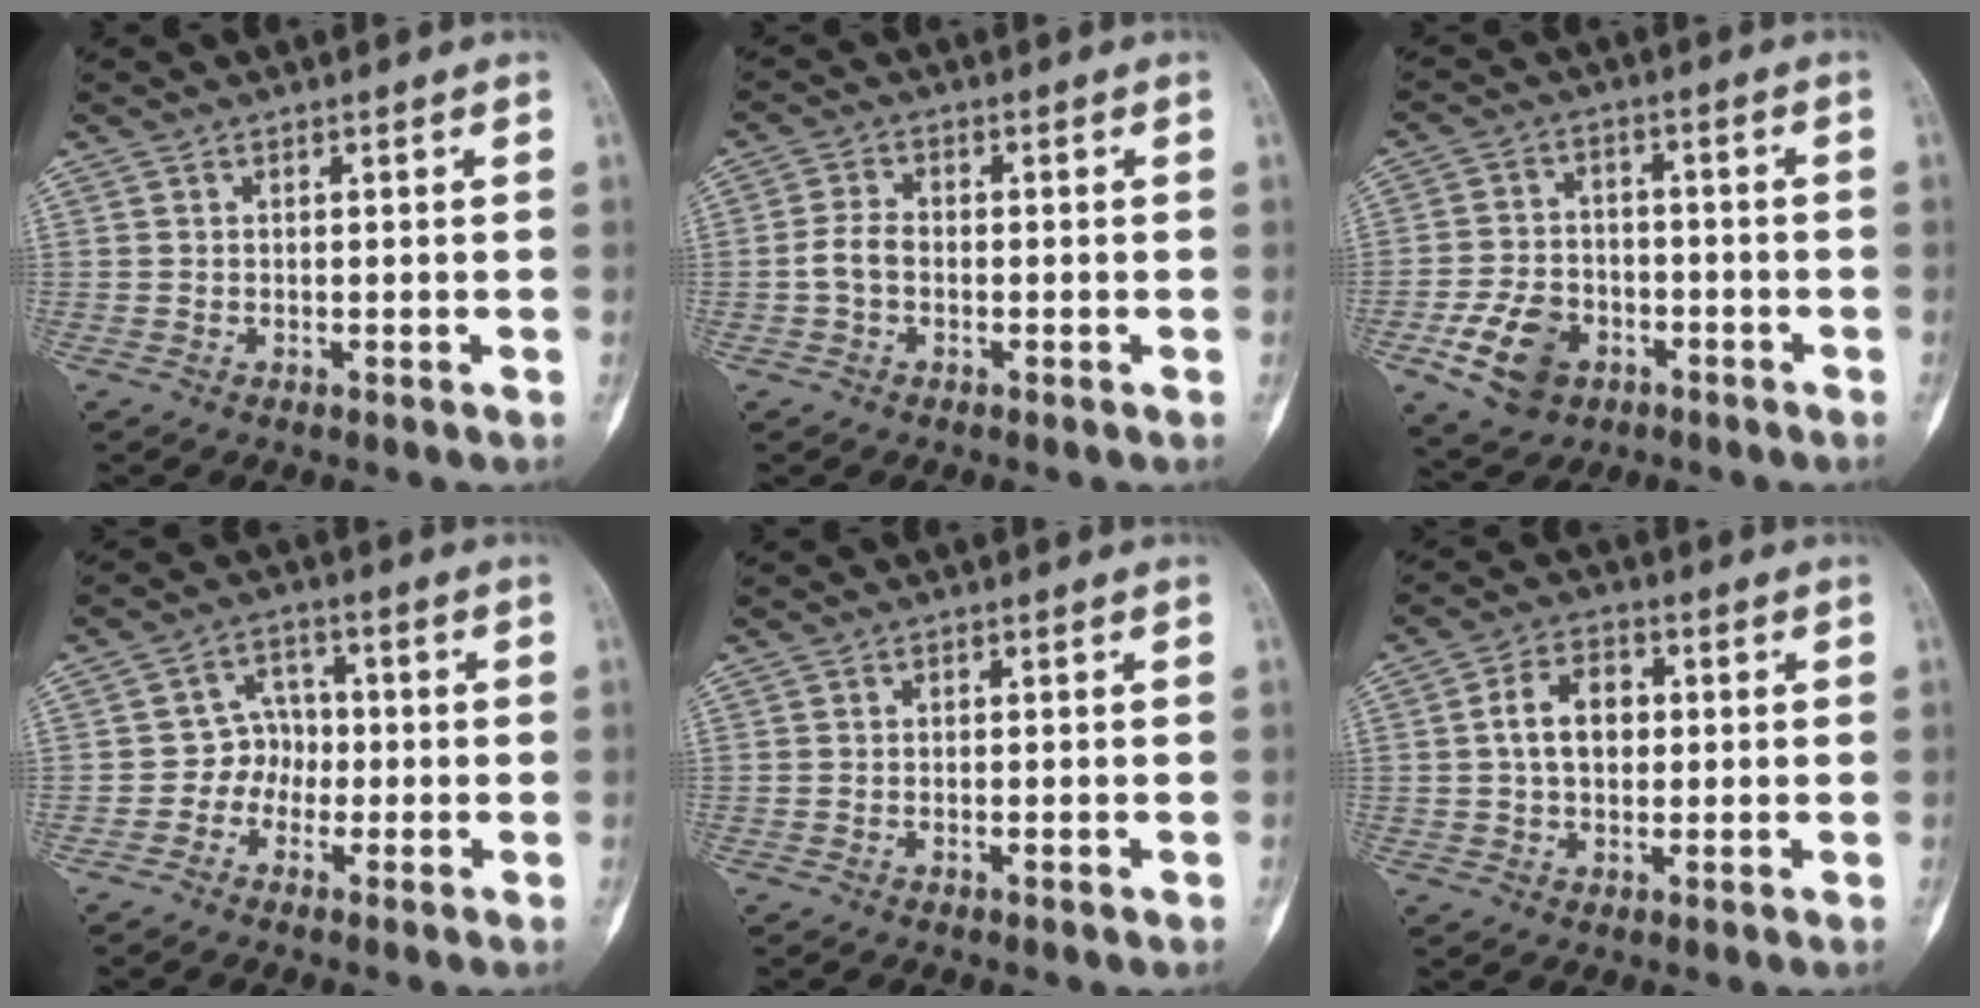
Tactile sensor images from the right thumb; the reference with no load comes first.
{"total": 3.7, "force": [-0.9, 2.5, 2.6], "torque": [-0.053, 0.013, -0.022]}
{"total": 10.5, "force": [-4.6, 7.5, 5.7], "torque": [-0.089, 0.022, -0.074]}
{"total": 5.0, "force": [-1.4, 4.4, 1.8], "torque": [0.008, 0.017, -0.039]}
{"total": 1.2, "force": [-0.5, 0.4, 1.0], "torque": [-0.017, 0.003, -0.006]}
{"total": 7.6, "force": [0.6, 5.3, 5.4], "torque": [-0.076, 0.013, 0.005]}